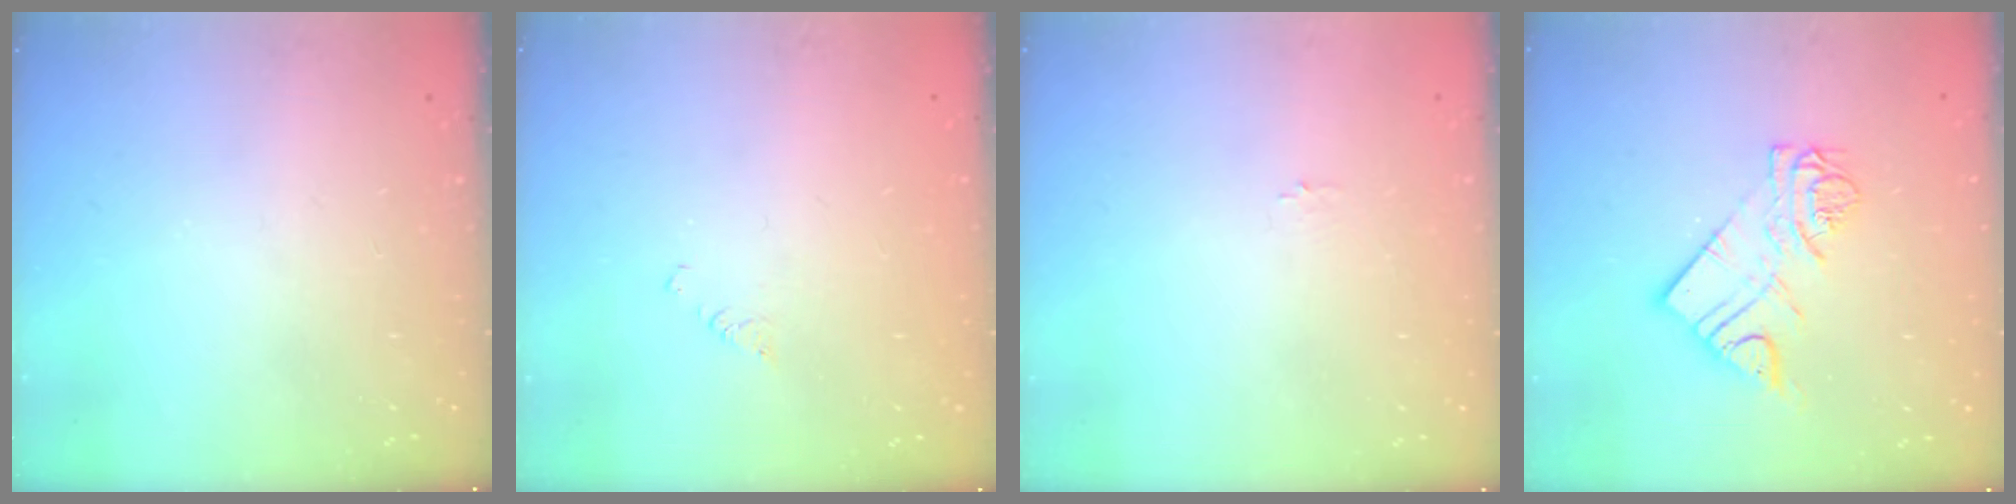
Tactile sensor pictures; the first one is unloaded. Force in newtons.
{"total": 2.4, "press": 2.4, "slide": 0.4}
{"total": 0.8, "press": 0.8, "slide": 0.2}
{"total": 9.7, "press": 9.6, "slide": 0.9}